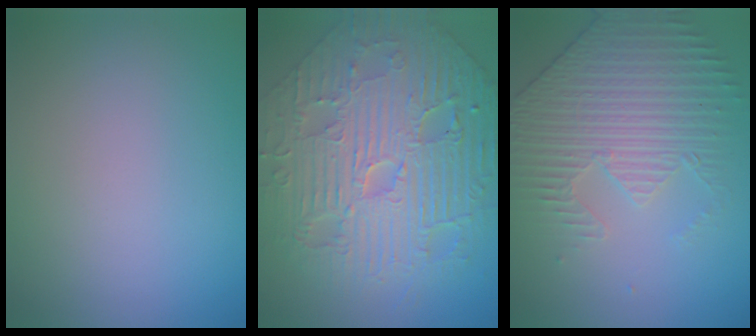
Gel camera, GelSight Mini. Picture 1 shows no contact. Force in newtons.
{"total": 11.8, "press": 7.8, "slide": 8.8}
{"total": 4.2, "press": 3.8, "slide": 1.8}